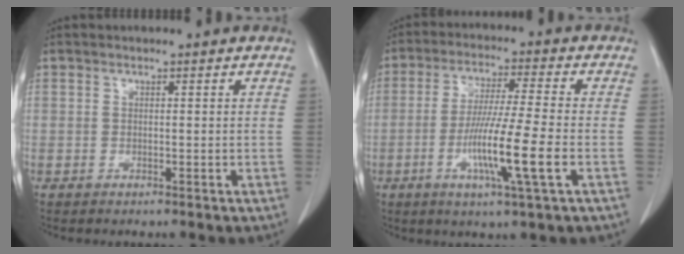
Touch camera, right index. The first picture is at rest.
{"total": 11.8, "force": [-3.5, -0.3, 11.3], "torque": [-0.214, -0.016, -0.068]}